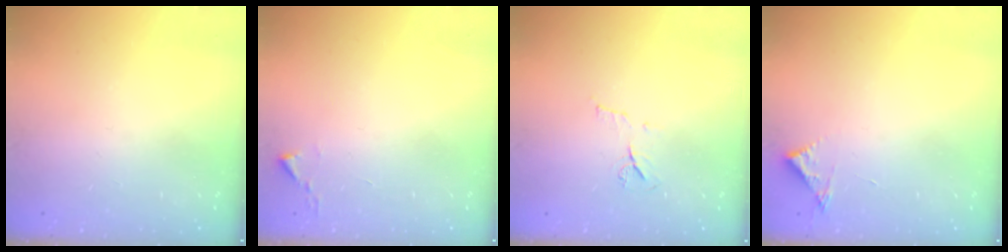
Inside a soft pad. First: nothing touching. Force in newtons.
{"total": 2.4, "press": 2.4, "slide": 0.3}
{"total": 6.5, "press": 6.5, "slide": 0.8}
{"total": 3.7, "press": 3.7, "slide": 0.1}